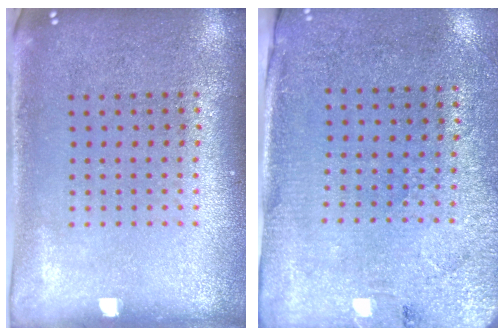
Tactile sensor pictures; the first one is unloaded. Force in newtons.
{"total": 2.7, "press": 2.3, "slide": 1.4}